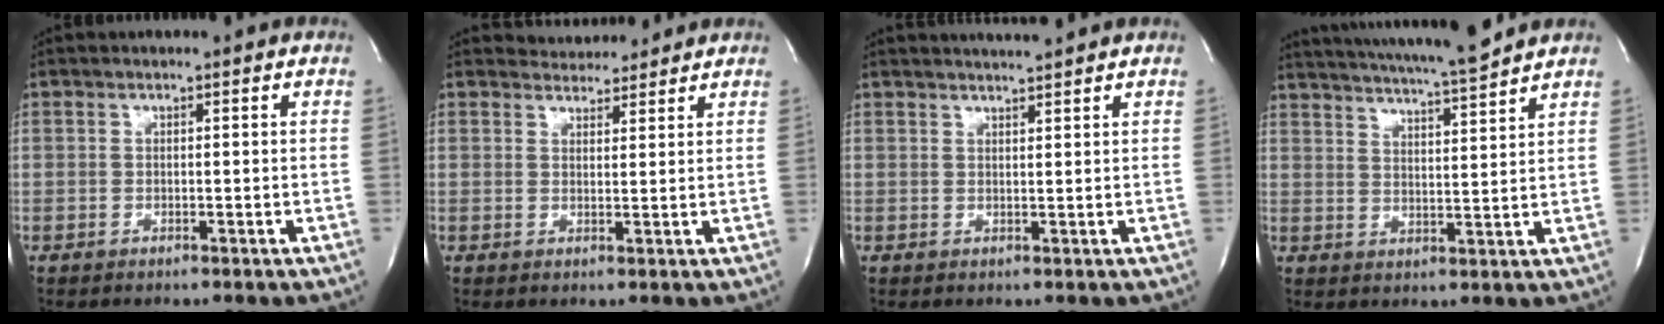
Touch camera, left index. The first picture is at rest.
{"total": 3.6, "force": [3.6, 0.7, -0.1], "torque": [-0.006, 0.008, 0.053]}
{"total": 3.5, "force": [3.3, -0.7, 1.0], "torque": [-0.017, 0.005, 0.048]}
{"total": 13.0, "force": [11.9, -0.8, 5.2], "torque": [-0.096, -0.011, 0.174]}